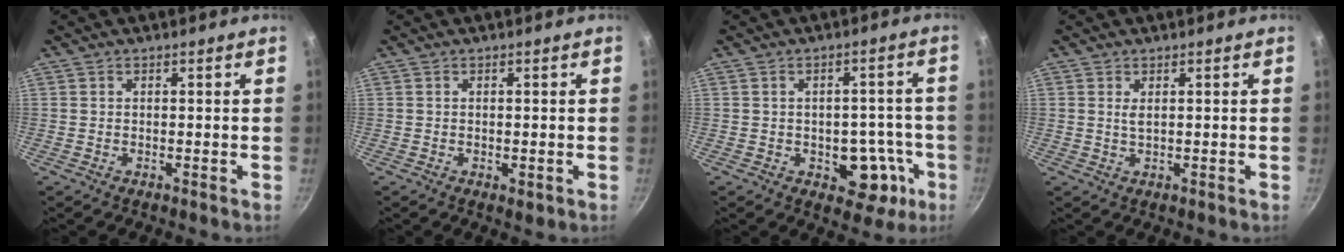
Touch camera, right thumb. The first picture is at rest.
{"total": 1.7, "force": [-0.4, 0.9, 1.4], "torque": [-0.019, -0.005, -0.004]}
{"total": 9.7, "force": [-3.2, 6.4, 6.6], "torque": [-0.036, 0.027, -0.033]}
{"total": 1.4, "force": [0.5, 0.5, 1.2], "torque": [-0.024, -0.002, 0.009]}